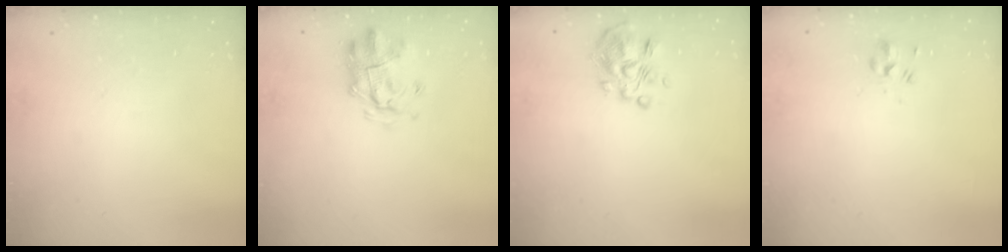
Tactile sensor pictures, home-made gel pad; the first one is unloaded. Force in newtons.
{"total": 3.4, "press": 3.1, "slide": 1.5}
{"total": 6.4, "press": 6.3, "slide": 1.2}
{"total": 2.6, "press": 2.4, "slide": 1.0}